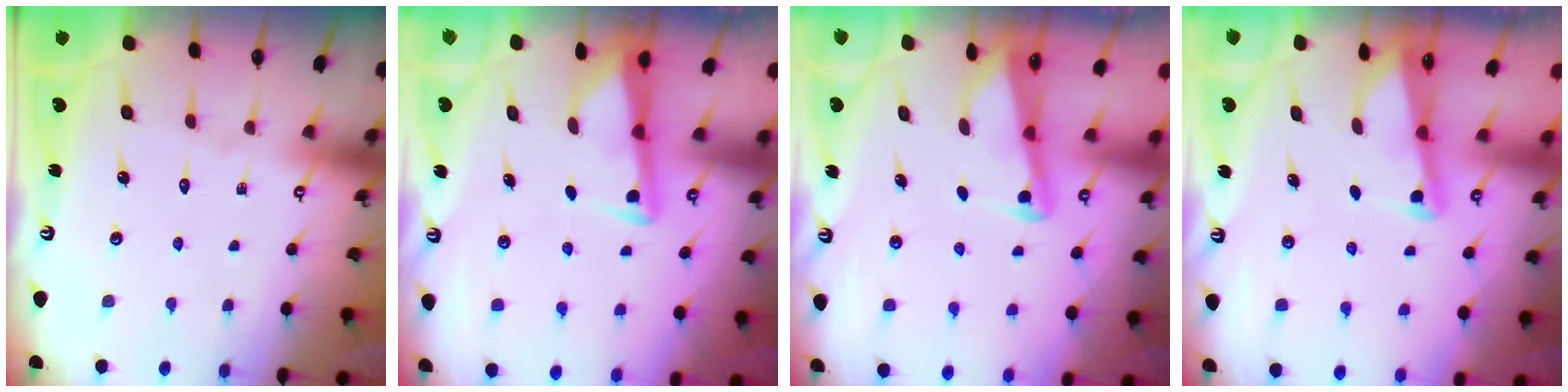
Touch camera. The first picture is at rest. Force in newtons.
{"total": 3.2, "press": 3.2, "slide": 0.3}
{"total": 2.9, "press": 2.9, "slide": 0.3}
{"total": 2.2, "press": 2.2, "slide": 0.3}